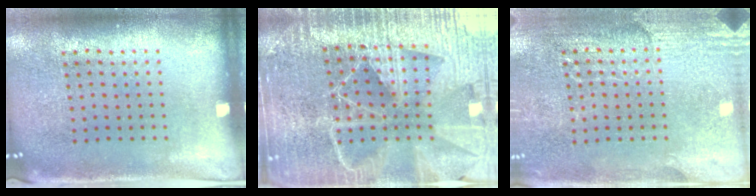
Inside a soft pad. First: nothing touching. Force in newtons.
{"total": 6.4, "press": 5.5, "slide": 3.2}
{"total": 2.9, "press": 2.9, "slide": 0.5}